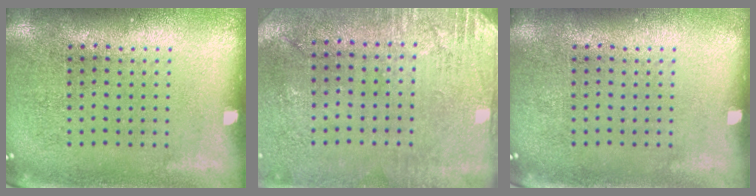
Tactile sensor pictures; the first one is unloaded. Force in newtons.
{"total": 2.8, "press": 2.4, "slide": 1.5}
{"total": 0.0}